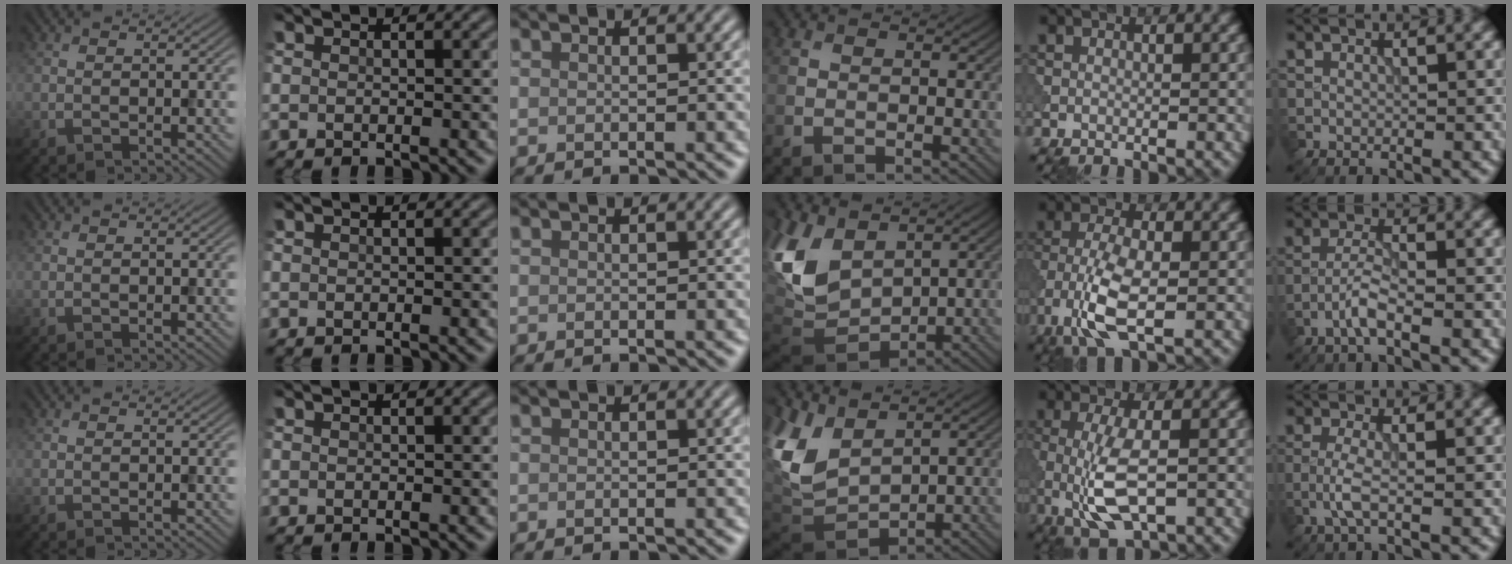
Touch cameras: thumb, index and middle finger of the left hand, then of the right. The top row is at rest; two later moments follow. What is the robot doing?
{"motion": "wipe", "object": "makeup brush"}